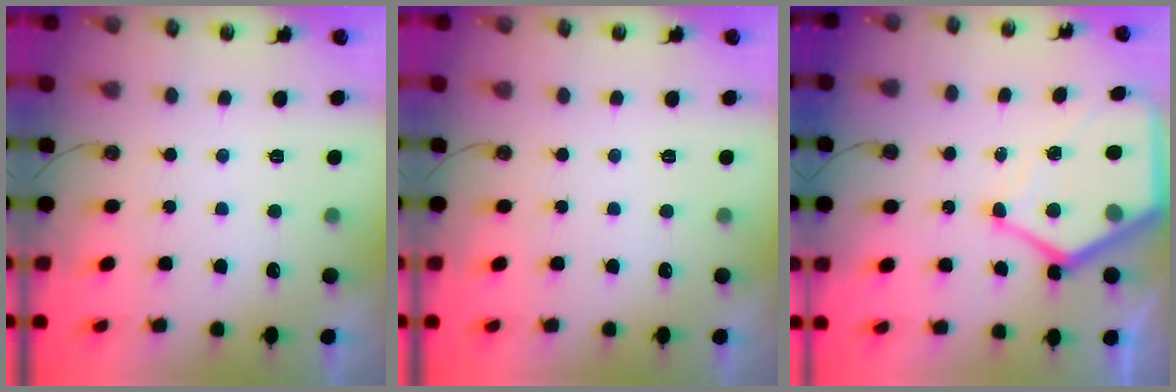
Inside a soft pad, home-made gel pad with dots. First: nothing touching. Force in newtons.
{"total": 0.0}
{"total": 16.3, "press": 16.2, "slide": 1.5}